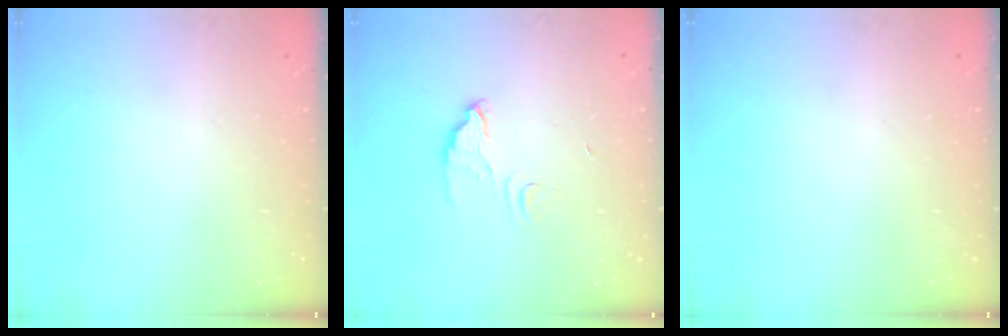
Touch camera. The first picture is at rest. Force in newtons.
{"total": 3.1, "press": 3.1, "slide": 0.3}
{"total": 0.0}